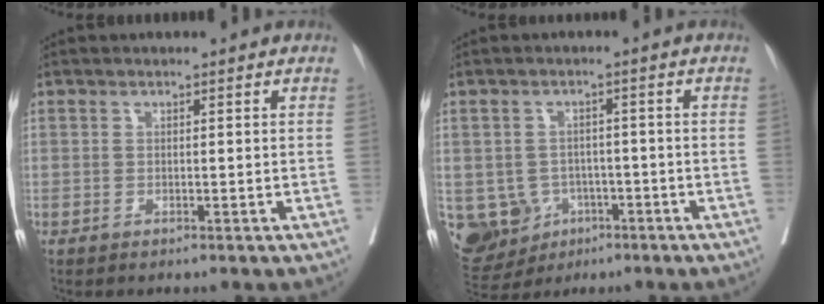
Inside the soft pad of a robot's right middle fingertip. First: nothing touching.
{"total": 11.6, "force": [-3.9, 10.4, 3.4], "torque": [-0.098, 0.012, -0.045]}